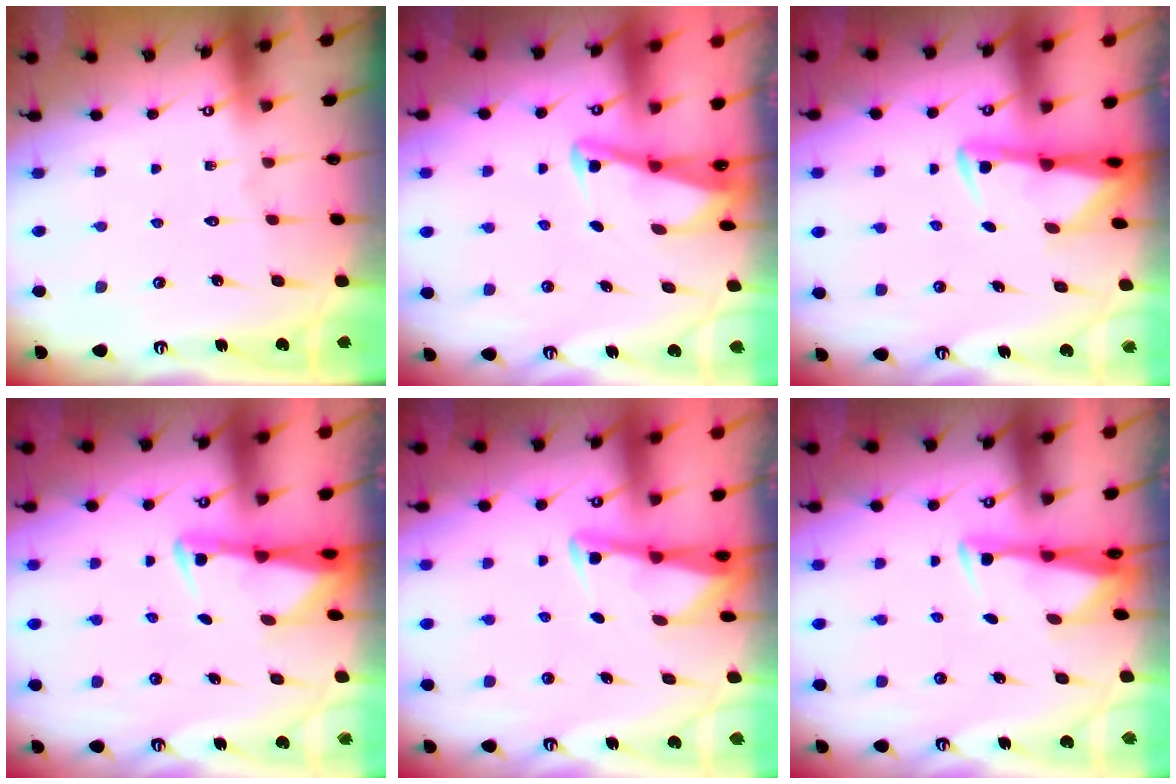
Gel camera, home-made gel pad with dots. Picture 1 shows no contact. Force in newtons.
{"total": 2.9, "press": 2.9, "slide": 0.4}
{"total": 2.8, "press": 2.8, "slide": 0.4}
{"total": 3.0, "press": 2.9, "slide": 0.5}
{"total": 3.4, "press": 3.4, "slide": 0.3}
{"total": 3.4, "press": 3.2, "slide": 1.0}